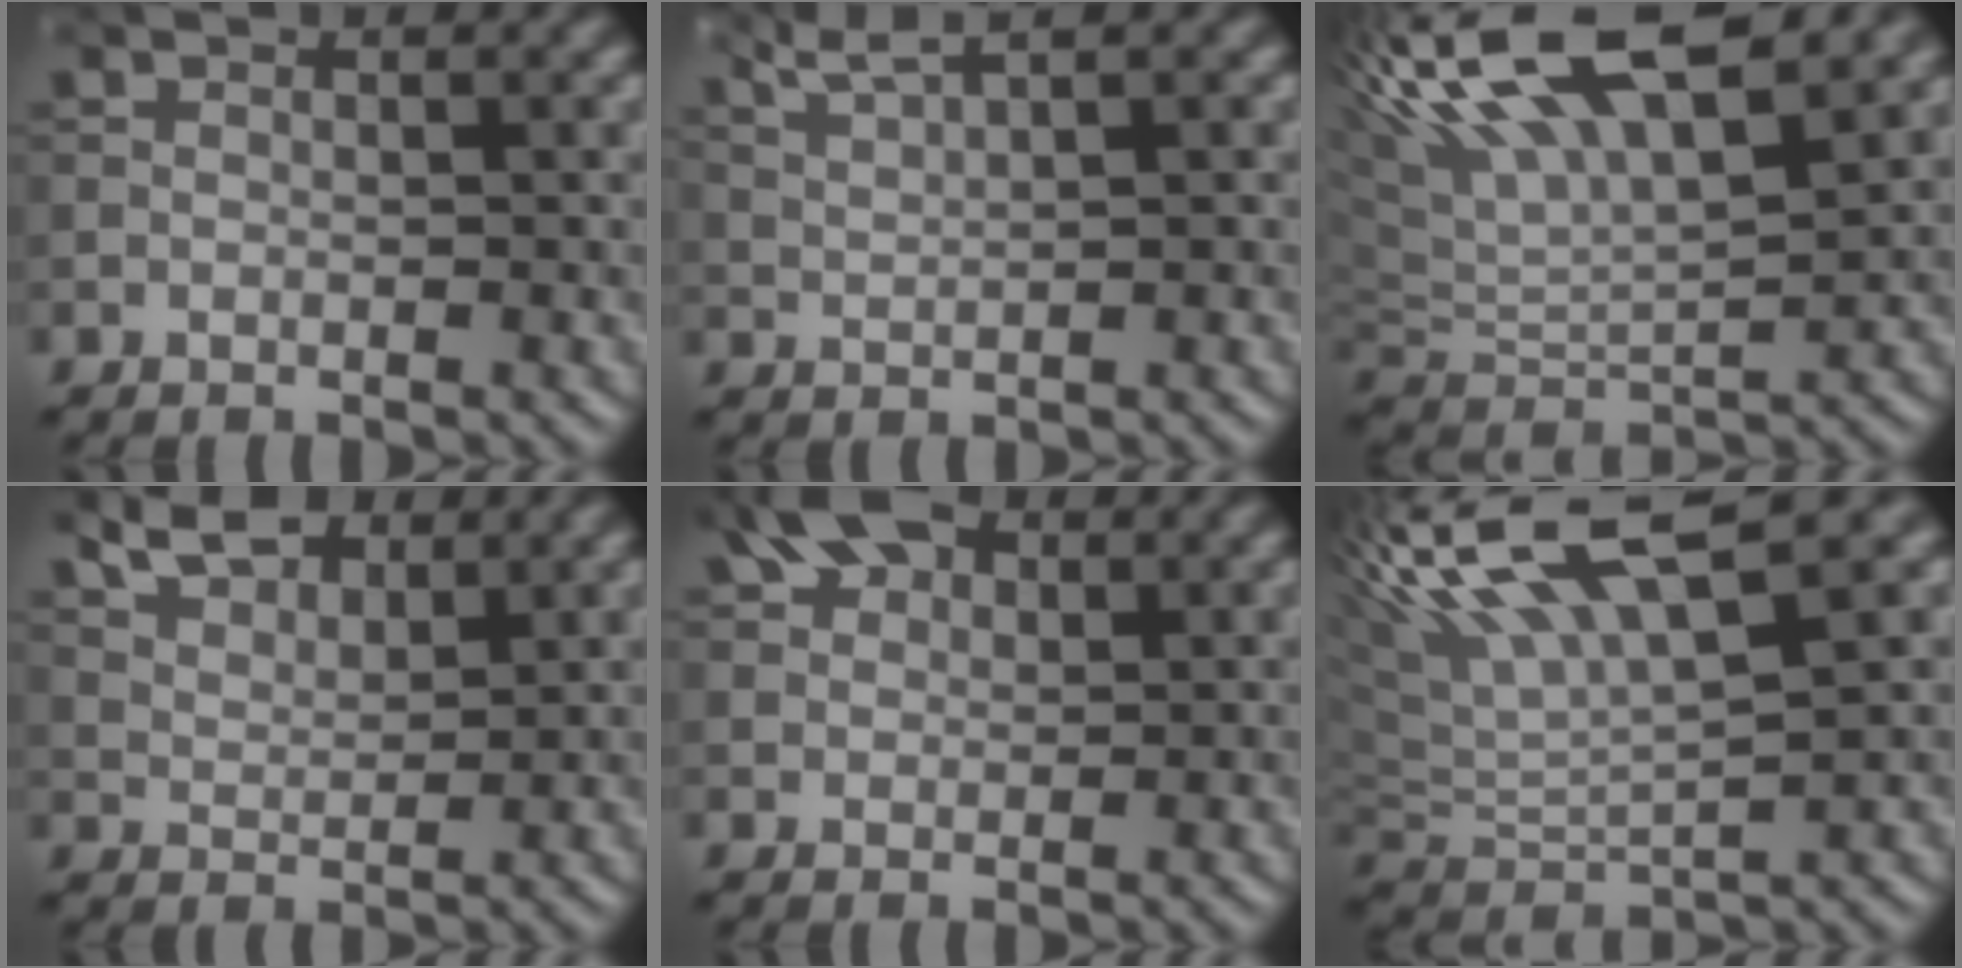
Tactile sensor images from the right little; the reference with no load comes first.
{"total": 3.4, "force": [2.5, 0.5, 2.2], "torque": [-0.045, 0.011, 0.051]}
{"total": 11.8, "force": [6.0, 3.6, 9.5], "torque": [-0.189, 0.023, 0.102]}
{"total": 5.6, "force": [3.9, 2.8, 2.9], "torque": [-0.061, 0.005, 0.069]}
{"total": 5.5, "force": [2.9, 3.3, 3.2], "torque": [-0.065, 0.016, 0.045]}
{"total": 10.2, "force": [5.3, 2.2, 8.4], "torque": [-0.164, 0.030, 0.097]}